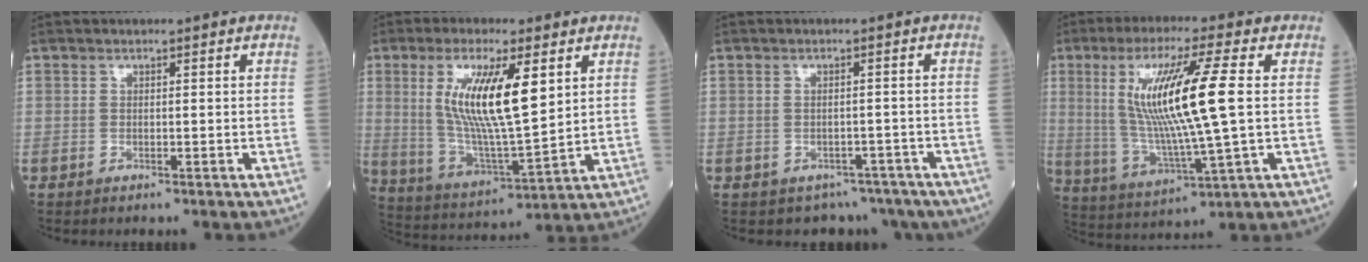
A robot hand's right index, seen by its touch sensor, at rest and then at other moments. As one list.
[{"total": 14.1, "force": [4.4, 2.5, 13.2], "torque": [-0.265, -0.006, 0.085]}, {"total": 6.1, "force": [-4.3, 4.1, 1.3], "torque": [-0.006, 0.014, -0.048]}, {"total": 15.3, "force": [2.4, 0.2, 15.1], "torque": [-0.303, -0.005, 0.046]}]